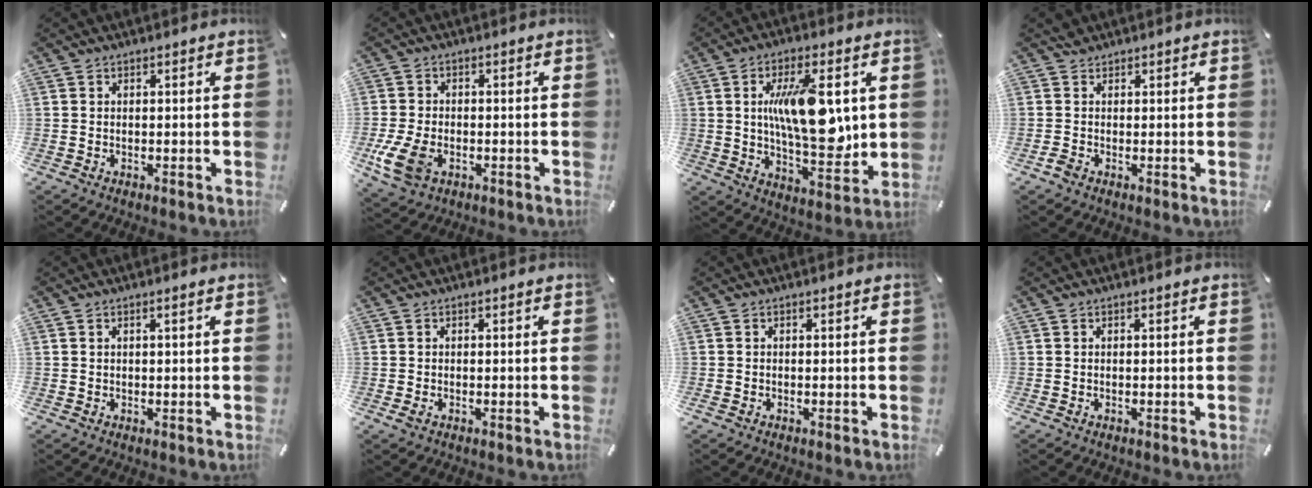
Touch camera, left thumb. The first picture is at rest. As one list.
[{"total": 9.2, "force": [-2.6, 6.6, 5.9], "torque": [-0.136, -0.002, -0.046]}, {"total": 16.2, "force": [3.3, 6.6, 14.5], "torque": [-0.267, -0.015, 0.046]}, {"total": 2.1, "force": [0.6, 2.0, 0.2], "torque": [-0.003, 0.005, 0.012]}, {"total": 0.9, "force": [0.4, 0.0, 0.8], "torque": [-0.014, 0.000, 0.007]}, {"total": 0.6, "force": [0.0, 0.5, 0.3], "torque": [-0.006, 0.003, 0.000]}, {"total": 0.0}, {"total": 0.0}]